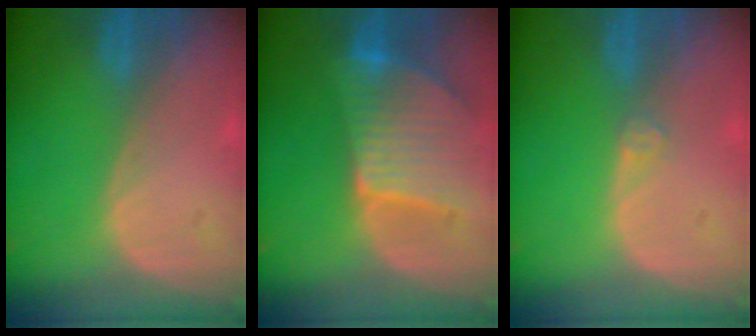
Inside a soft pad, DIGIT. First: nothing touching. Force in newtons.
{"total": 9.5, "press": 8.3, "slide": 4.6}
{"total": 1.3, "press": 1.1, "slide": 0.7}